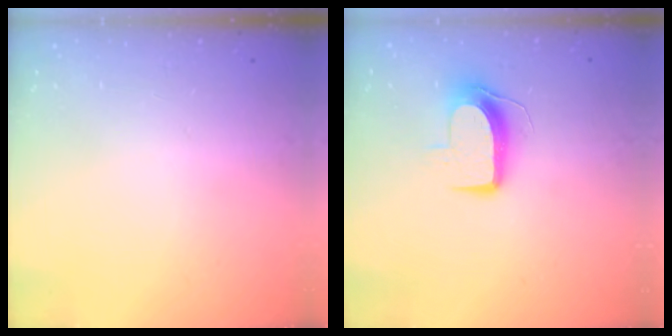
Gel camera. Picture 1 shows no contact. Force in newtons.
{"total": 9.5, "press": 9.5, "slide": 0.3}